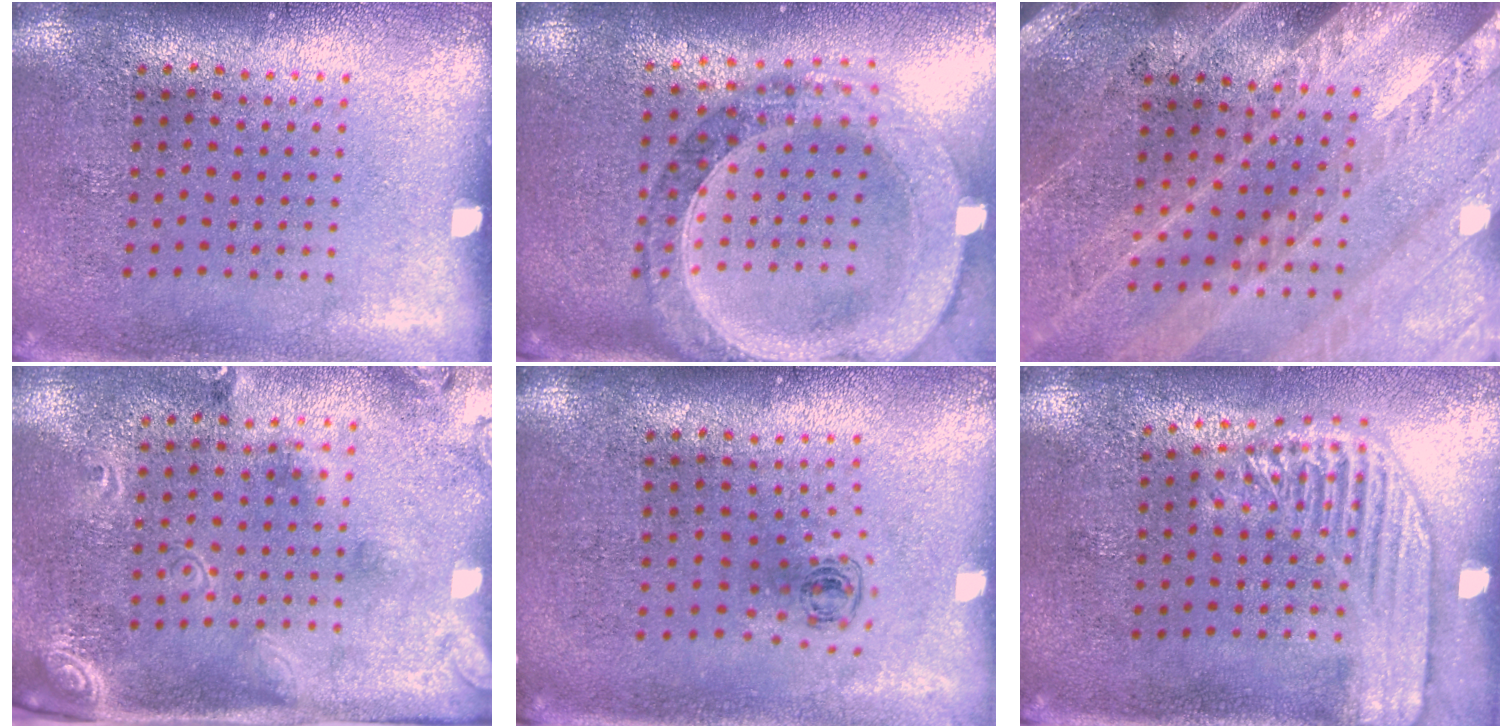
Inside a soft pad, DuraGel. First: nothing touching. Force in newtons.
{"total": 1.6, "press": 1.5, "slide": 0.6}
{"total": 2.9, "press": 2.7, "slide": 1.1}
{"total": 2.5, "press": 1.7, "slide": 1.8}
{"total": 0.5, "press": 0.3, "slide": 0.4}
{"total": 2.2, "press": 1.9, "slide": 1.0}